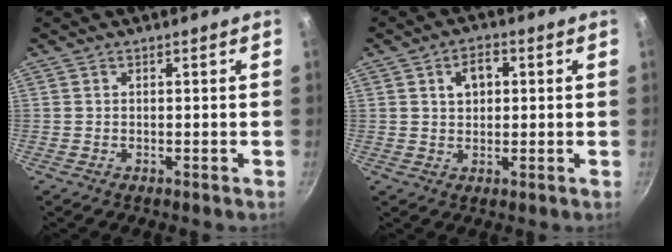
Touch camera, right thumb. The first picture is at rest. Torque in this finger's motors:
{"motor_torque": [-0.34, -0.29, -0.05, 0.11, 0.04]}